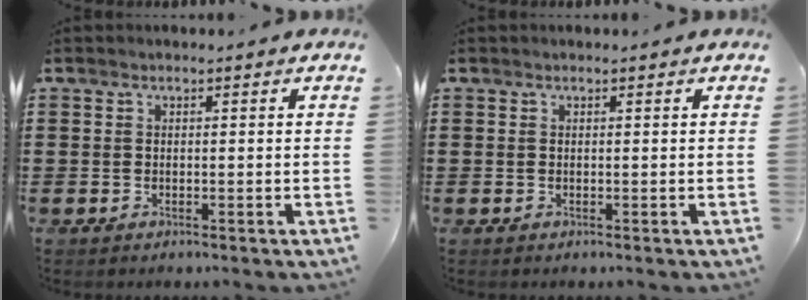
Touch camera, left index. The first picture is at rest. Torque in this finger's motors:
{"motor_torque": [0.06, 0.03, 0.00, 0.00]}